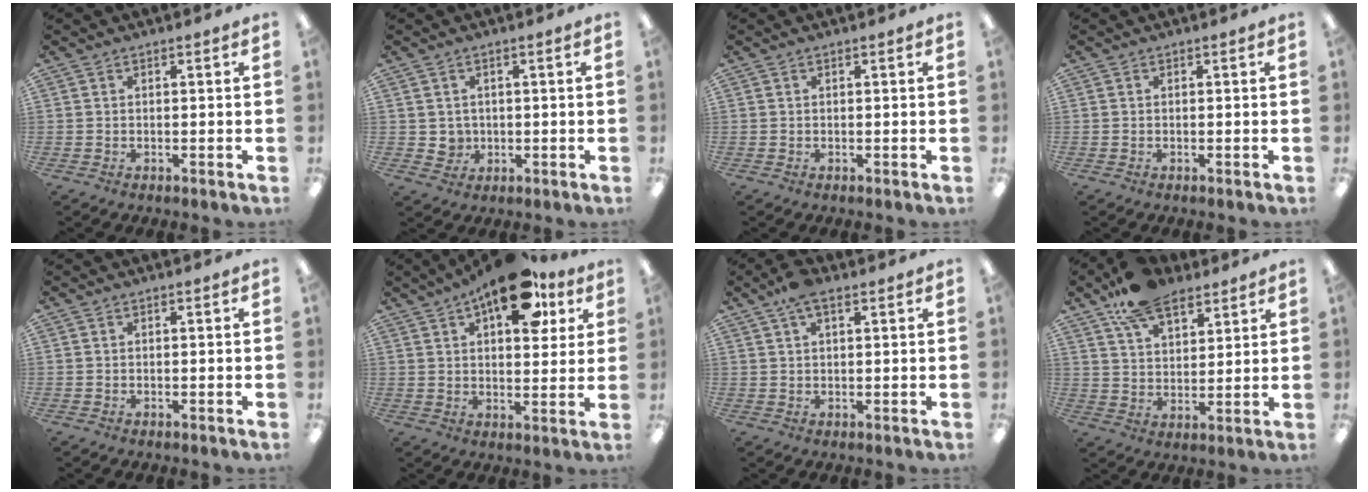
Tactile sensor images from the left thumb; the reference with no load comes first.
{"total": 3.1, "force": [0.7, 2.9, 0.7], "torque": [-0.009, 0.000, 0.013]}
{"total": 0.0}
{"total": 0.0}
{"total": 0.0}
{"total": 16.5, "force": [9.0, 7.5, 11.6], "torque": [-0.155, -0.036, 0.145]}
{"total": 5.4, "force": [3.0, 2.1, 3.9], "torque": [-0.083, 0.003, 0.054]}
{"total": 12.9, "force": [9.1, 6.4, 6.5], "torque": [-0.115, -0.037, 0.168]}